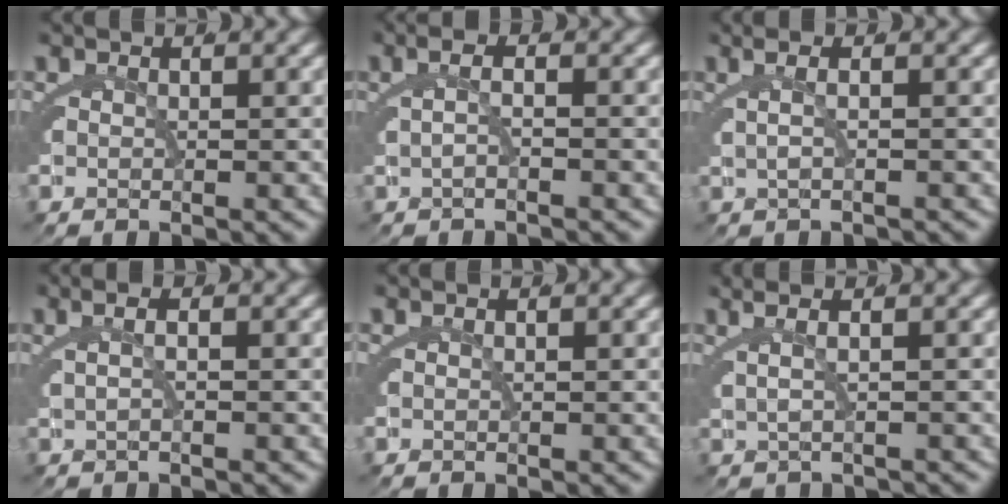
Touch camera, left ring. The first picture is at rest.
{"total": 1.7, "force": [-0.5, 0.1, 1.6], "torque": [-0.027, 0.008, -0.010]}
{"total": 2.0, "force": [0.2, 0.0, 1.9], "torque": [-0.028, 0.017, 0.000]}
{"total": 1.7, "force": [0.1, 0.2, 1.7], "torque": [-0.025, 0.014, 0.000]}
{"total": 0.0}
{"total": 2.5, "force": [0.6, 0.7, 2.3], "torque": [-0.031, 0.020, 0.008]}